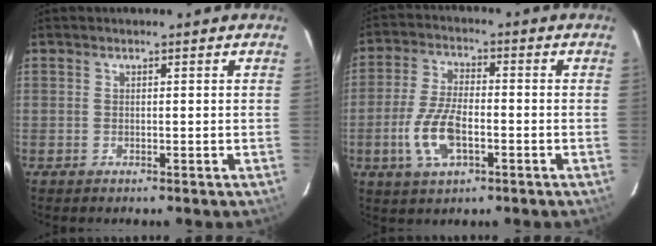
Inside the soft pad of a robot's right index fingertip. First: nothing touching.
{"total": 9.7, "force": [-3.2, 4.4, 8.0], "torque": [-0.174, -0.002, -0.058]}